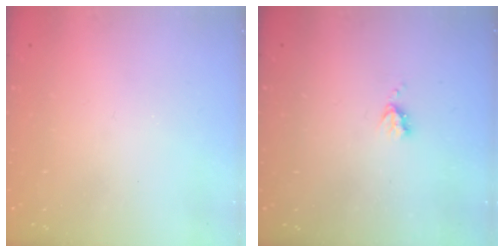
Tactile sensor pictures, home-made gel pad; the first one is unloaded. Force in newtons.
{"total": 3.7, "press": 3.6, "slide": 0.5}